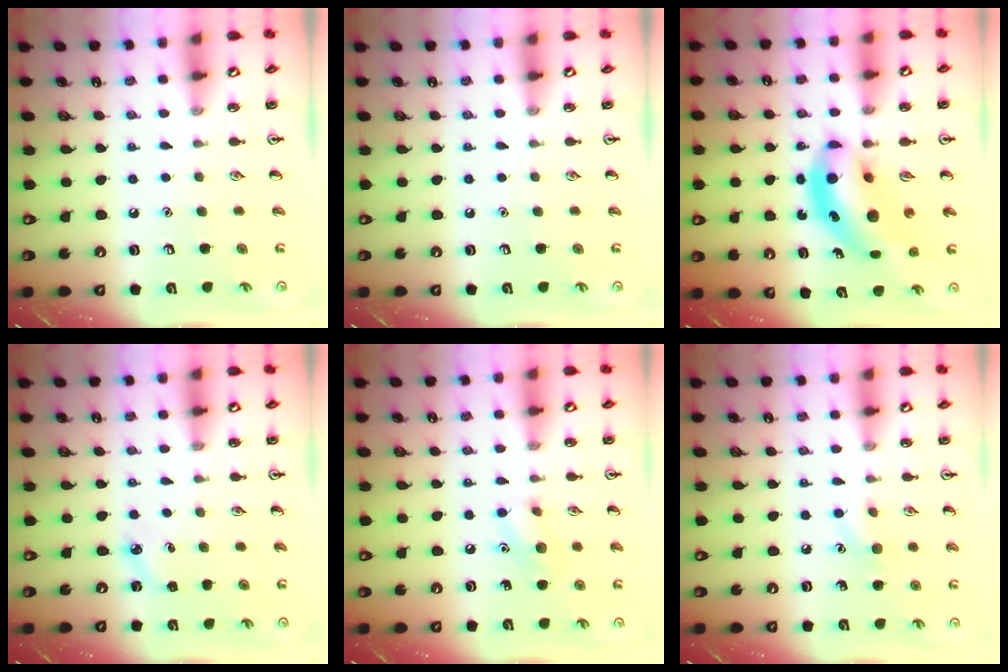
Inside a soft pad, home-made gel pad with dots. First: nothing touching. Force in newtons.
{"total": 0.0}
{"total": 10.8, "press": 10.4, "slide": 3.2}
{"total": 3.1, "press": 3.0, "slide": 0.9}
{"total": 7.0, "press": 6.9, "slide": 1.3}
{"total": 6.7, "press": 6.4, "slide": 2.1}